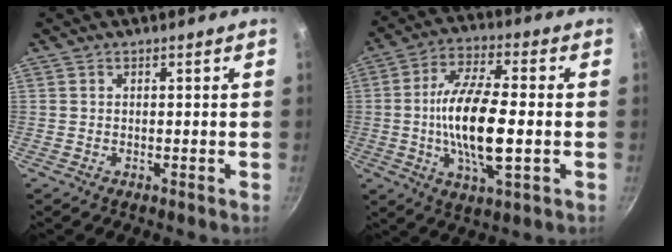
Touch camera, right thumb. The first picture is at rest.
{"total": 15.7, "force": [-1.5, 5.6, 14.6], "torque": [-0.274, 0.013, -0.033]}